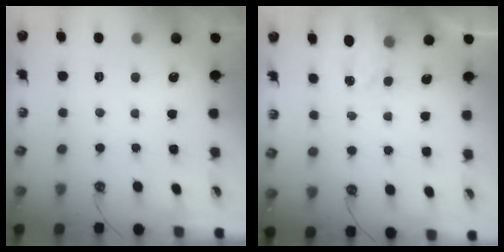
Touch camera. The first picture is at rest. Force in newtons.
{"total": 2.6, "press": 2.5, "slide": 0.4}